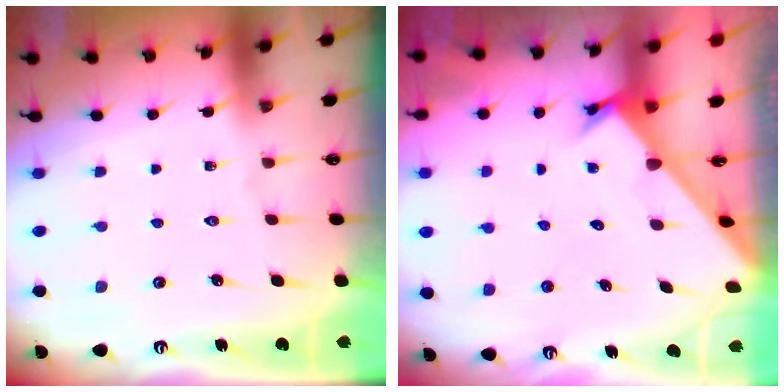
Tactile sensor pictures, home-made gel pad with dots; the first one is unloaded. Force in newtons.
{"total": 2.3, "press": 2.3, "slide": 0.2}